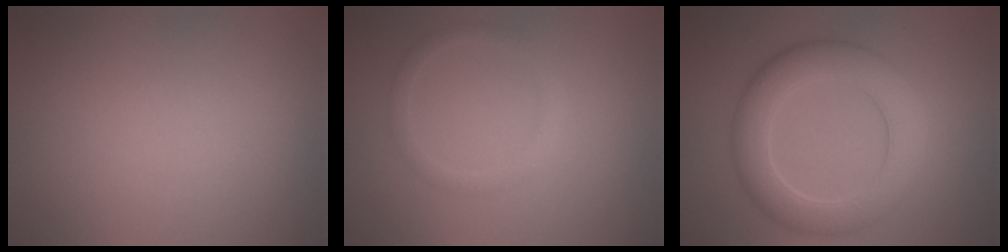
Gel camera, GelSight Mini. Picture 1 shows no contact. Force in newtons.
{"total": 1.6, "press": 1.6, "slide": 0.1}
{"total": 6.4, "press": 6.4, "slide": 0.4}